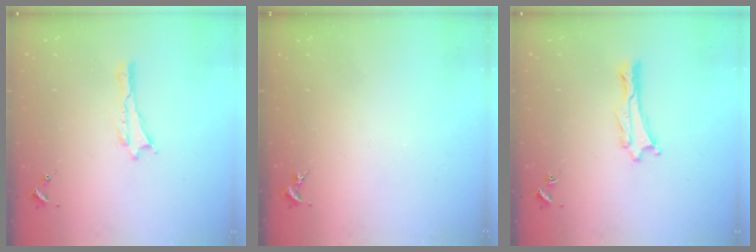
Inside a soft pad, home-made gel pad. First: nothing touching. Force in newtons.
{"total": 0.0}
{"total": 0.6, "press": 0.5, "slide": 0.1}